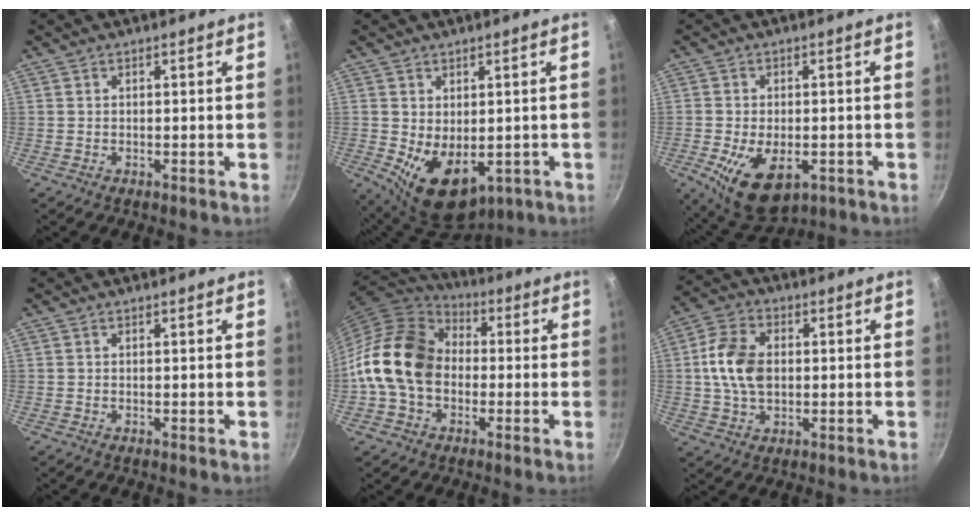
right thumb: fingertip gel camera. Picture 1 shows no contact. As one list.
[{"total": 10.4, "force": [-1.5, 6.7, 7.8], "torque": [-0.102, -0.016, 0.000]}, {"total": 11.6, "force": [-3.7, 6.6, 8.8], "torque": [-0.138, -0.003, -0.047]}, {"total": 0.0}, {"total": 17.0, "force": [-0.9, 12.8, 11.0], "torque": [-0.174, 0.039, -0.031]}, {"total": 10.4, "force": [0.6, 7.1, 7.6], "torque": [-0.135, 0.011, 0.006]}]